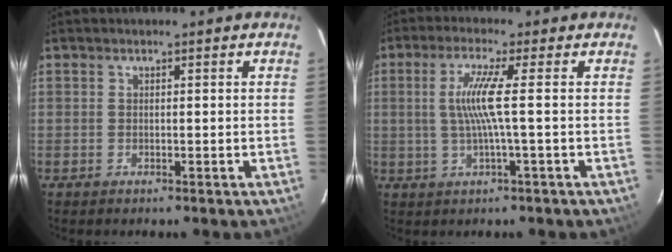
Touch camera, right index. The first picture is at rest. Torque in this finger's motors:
{"motor_torque": [0.07, 0.03, 0.22, 0.12]}